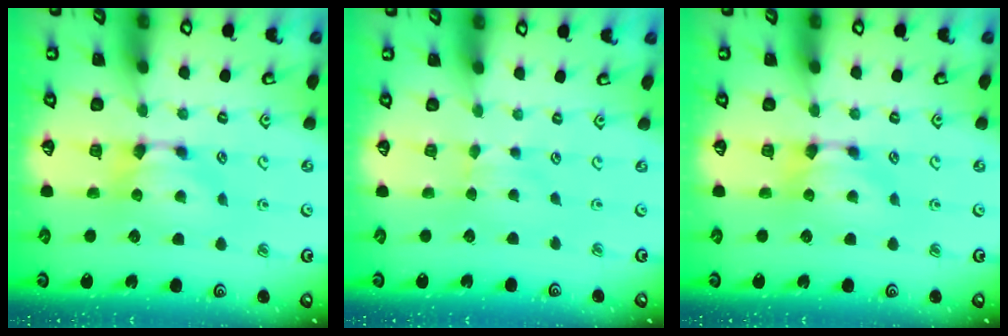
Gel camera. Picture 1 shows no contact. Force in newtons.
{"total": 1.5, "press": 1.5, "slide": 0.3}
{"total": 0.0}